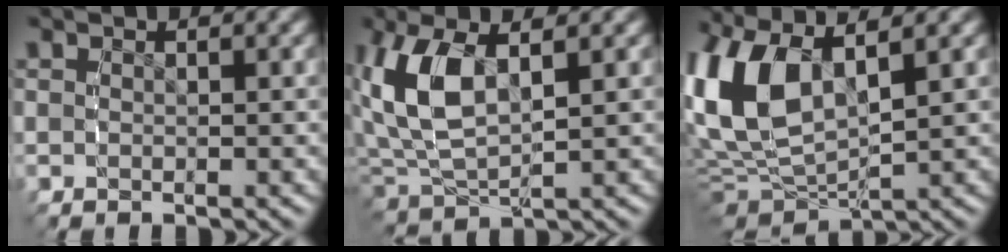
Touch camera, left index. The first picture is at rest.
{"total": 6.5, "force": [1.8, 4.0, 4.8], "torque": [-0.145, -0.006, 0.039]}
{"total": 10.0, "force": [1.4, 6.7, 7.3], "torque": [-0.197, -0.016, 0.034]}